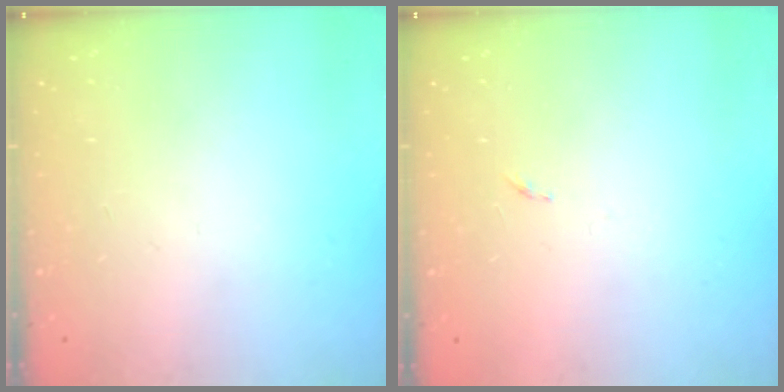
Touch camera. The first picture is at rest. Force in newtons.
{"total": 2.6, "press": 2.6, "slide": 0.4}